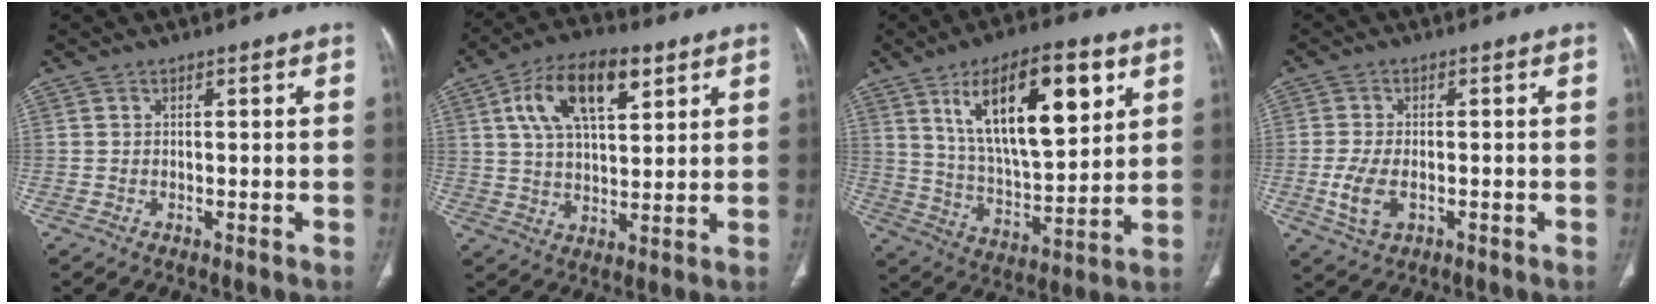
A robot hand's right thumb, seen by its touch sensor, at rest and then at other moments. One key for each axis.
{"total": 14.3, "fx": 6.1, "fy": 6.9, "fz": 11.0, "tx": -0.176, "ty": -0.003, "tz": 0.106}
{"total": 20.6, "fx": 8.7, "fy": 8.0, "fz": 16.8, "tx": -0.243, "ty": -0.035, "tz": 0.153}
{"total": 5.9, "fx": -1.5, "fy": 3.5, "fz": 4.6, "tx": -0.100, "ty": -0.003, "tz": -0.023}